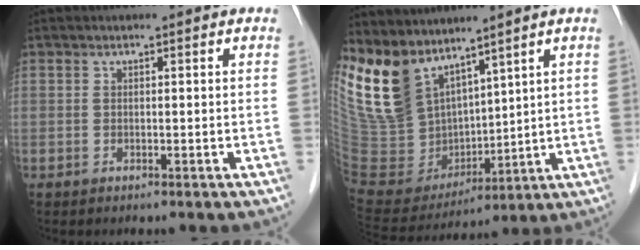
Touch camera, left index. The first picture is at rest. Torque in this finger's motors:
{"motor_torque": [1.09, -1.05, 0.17, 0.04]}